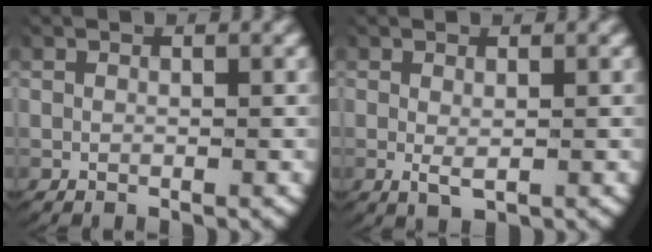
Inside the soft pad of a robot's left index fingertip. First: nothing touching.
{"total": 1.5, "force": [-0.2, 0.7, 1.3], "torque": [-0.033, -0.014, 0.006]}